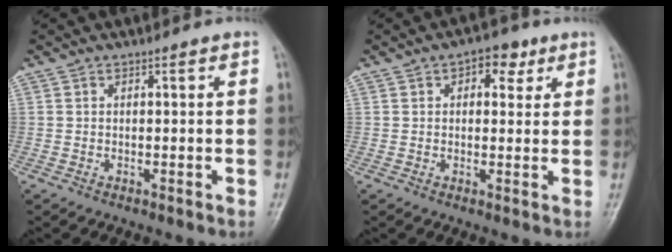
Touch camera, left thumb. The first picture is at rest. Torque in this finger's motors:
{"motor_torque": [0.09, 0.16, -0.19, 0.11, 0.07]}